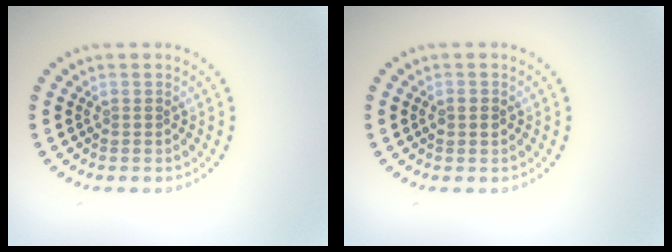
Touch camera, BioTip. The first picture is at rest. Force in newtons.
{"total": 1.4, "press": 1.4, "slide": 0.1}